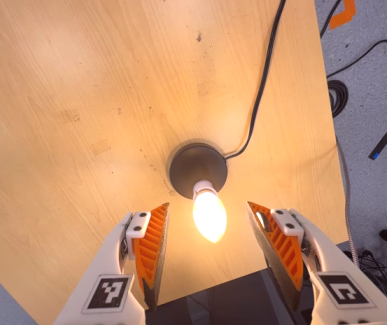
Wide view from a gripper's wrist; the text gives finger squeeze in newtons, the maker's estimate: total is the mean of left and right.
{"total": 0.0}